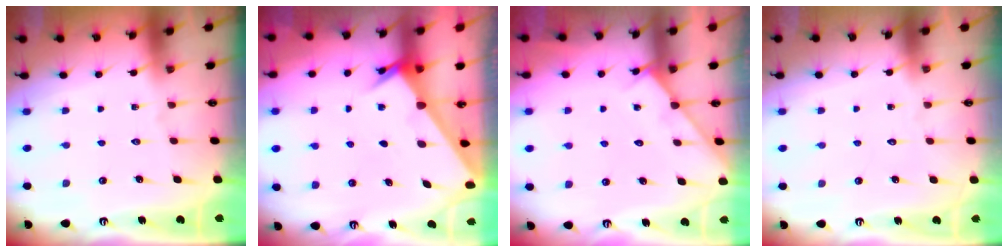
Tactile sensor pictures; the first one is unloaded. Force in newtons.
{"total": 2.5, "press": 2.5, "slide": 0.2}
{"total": 5.9, "press": 5.9, "slide": 0.6}
{"total": 1.6, "press": 1.6, "slide": 0.1}